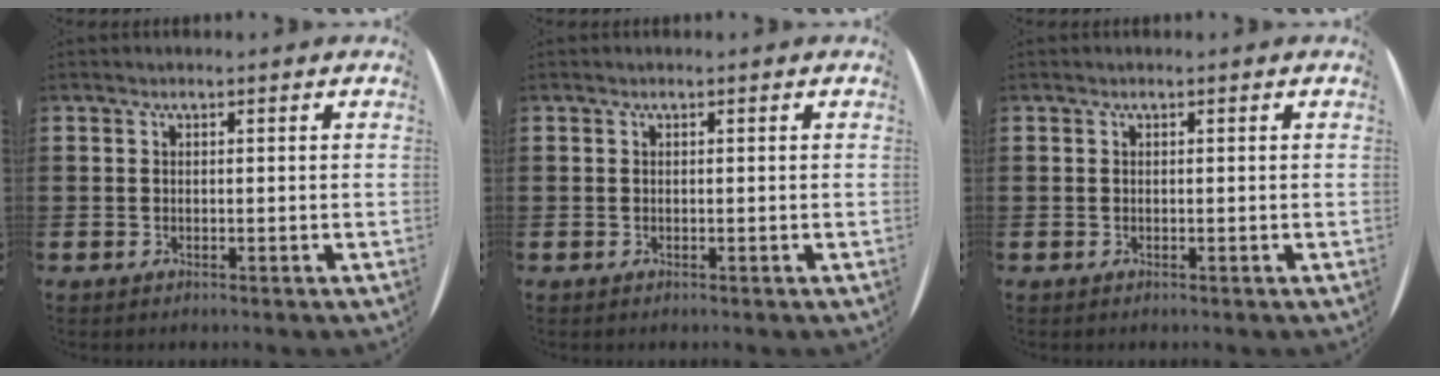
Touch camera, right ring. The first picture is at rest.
{"total": 0.0}
{"total": 0.0}